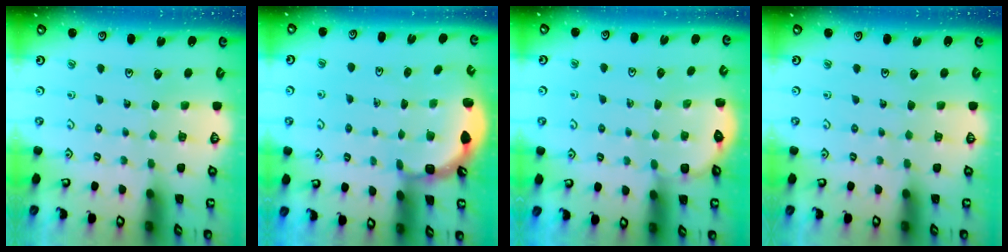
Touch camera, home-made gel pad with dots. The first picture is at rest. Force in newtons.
{"total": 2.0, "press": 1.8, "slide": 0.8}
{"total": 2.7, "press": 2.7, "slide": 0.3}
{"total": 0.0}